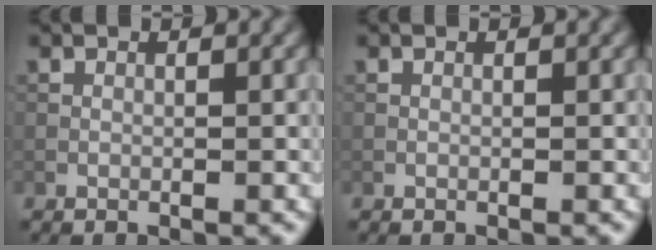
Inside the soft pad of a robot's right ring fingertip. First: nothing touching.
{"total": 0.0}